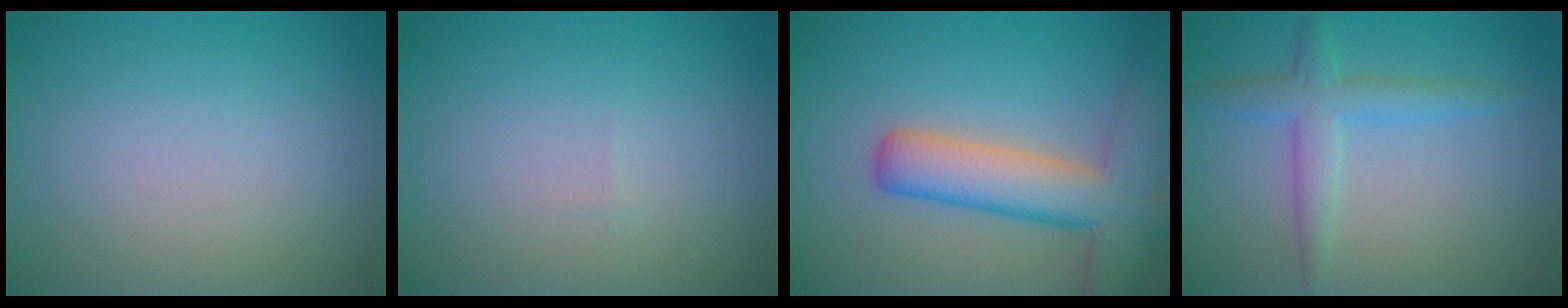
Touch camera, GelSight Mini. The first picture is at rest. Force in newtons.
{"total": 0.0}
{"total": 7.6, "press": 7.6, "slide": 0.4}
{"total": 3.1, "press": 3.0, "slide": 0.1}